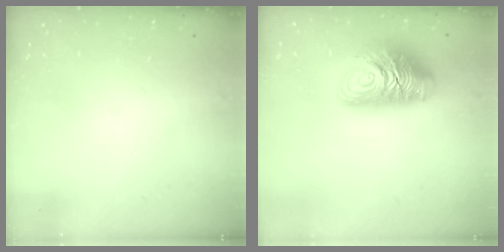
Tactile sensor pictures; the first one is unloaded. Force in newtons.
{"total": 14.7, "press": 14.6, "slide": 1.1}